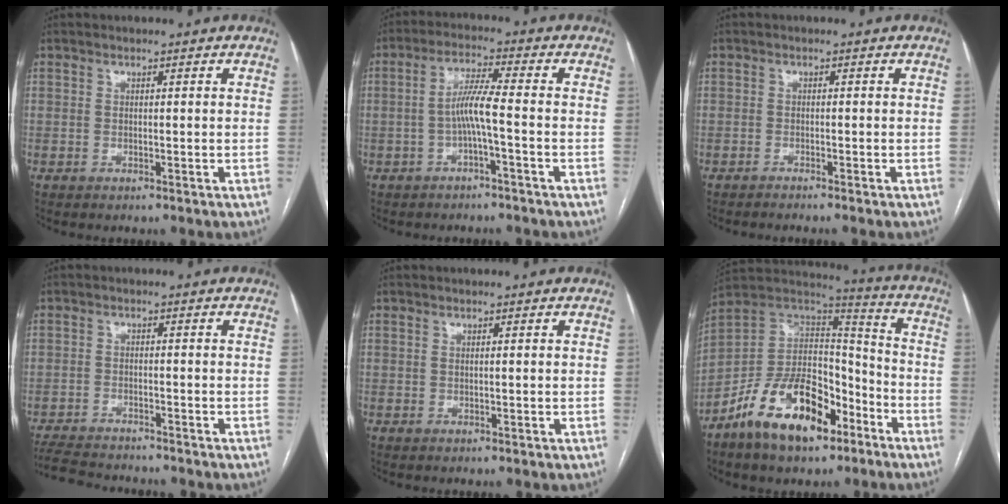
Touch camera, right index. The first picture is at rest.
{"total": 5.1, "force": [-1.4, -0.2, 4.9], "torque": [-0.097, 0.013, -0.026]}
{"total": 2.1, "force": [-1.9, -0.3, 0.8], "torque": [-0.008, 0.002, -0.025]}
{"total": 9.4, "force": [-8.7, 2.2, 2.9], "torque": [-0.051, -0.005, -0.137]}
{"total": 0.0}
{"total": 18.3, "force": [-10.6, 8.8, 12.1], "torque": [-0.225, 0.023, -0.186]}